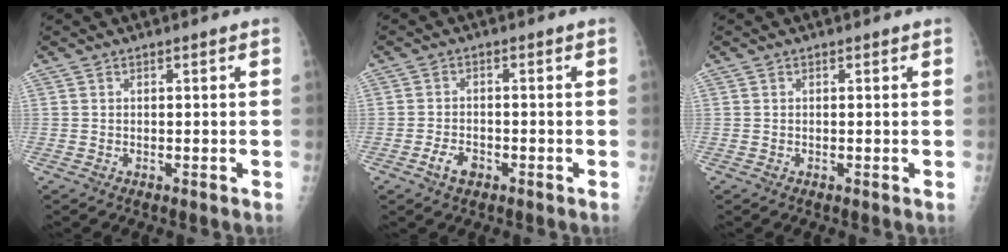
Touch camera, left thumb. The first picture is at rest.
{"total": 3.4, "force": [-1.8, 2.1, 2.0], "torque": [-0.031, 0.010, -0.030]}
{"total": 0.0}